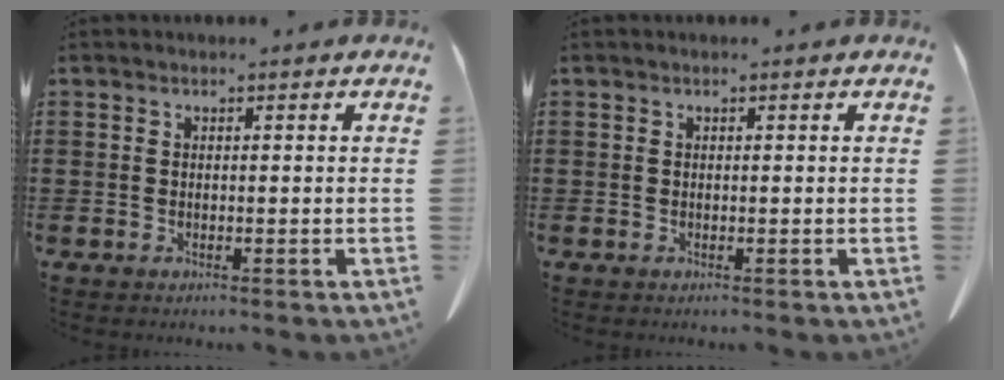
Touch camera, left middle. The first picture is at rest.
{"total": 0.0}